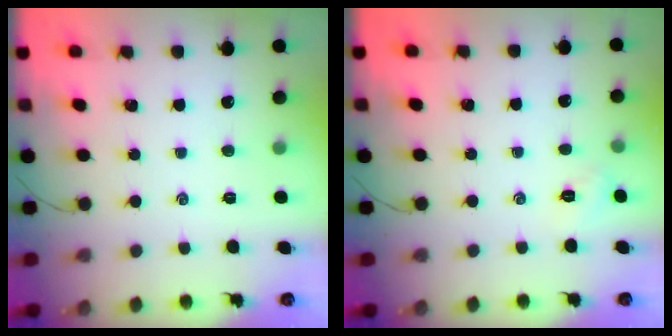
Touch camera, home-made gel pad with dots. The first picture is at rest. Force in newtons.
{"total": 2.4, "press": 2.3, "slide": 0.7}